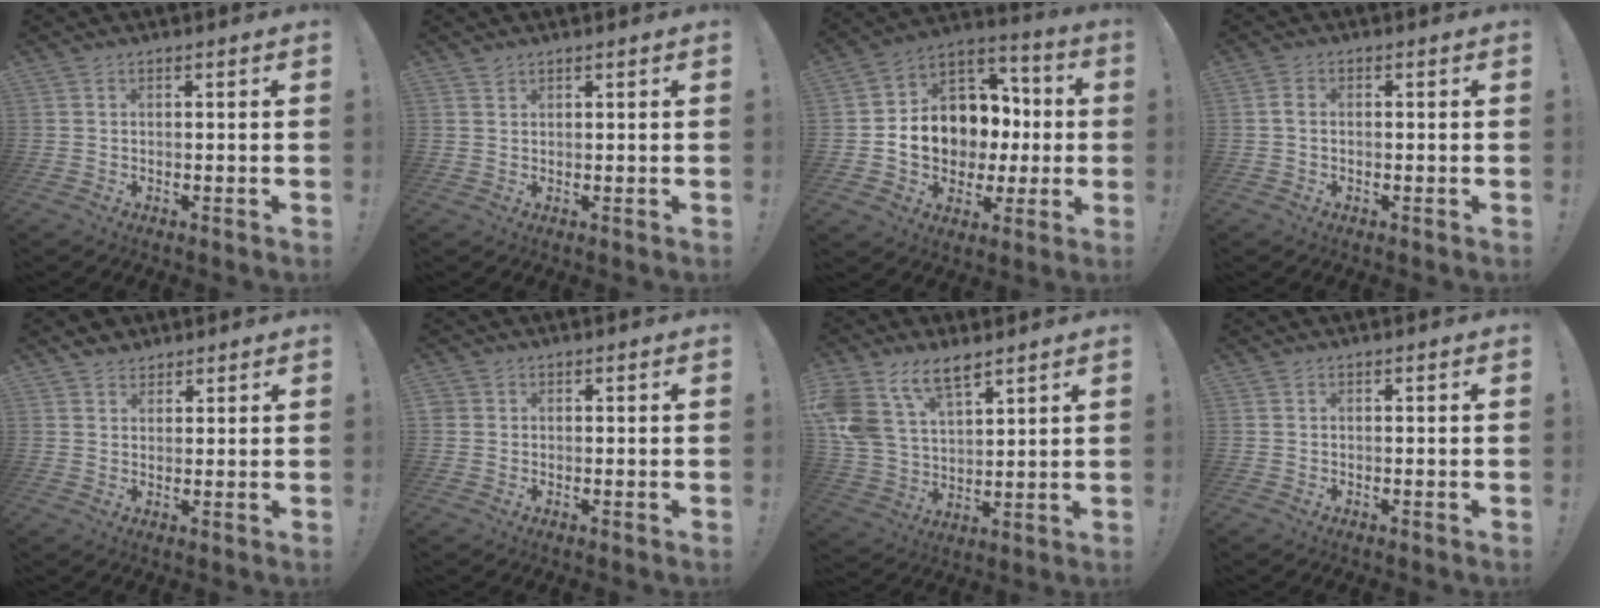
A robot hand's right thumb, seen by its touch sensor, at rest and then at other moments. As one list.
[{"total": 1.0, "force": [0.9, 0.4, 0.2], "torque": [0.002, -0.005, 0.017]}, {"total": 13.4, "force": [-1.1, 11.4, 7.0], "torque": [-0.092, 0.008, -0.001]}, {"total": 1.9, "force": [-0.1, 1.2, 1.4], "torque": [-0.028, 0.005, -0.002]}, {"total": 3.2, "force": [2.3, 2.2, 0.4], "torque": [-0.008, -0.010, 0.043]}, {"total": 1.4, "force": [0.4, 1.3, 0.4], "torque": [-0.012, 0.004, 0.009]}, {"total": 13.8, "force": [9.1, 7.6, 7.2], "torque": [-0.151, -0.047, 0.177]}, {"total": 0.0}]